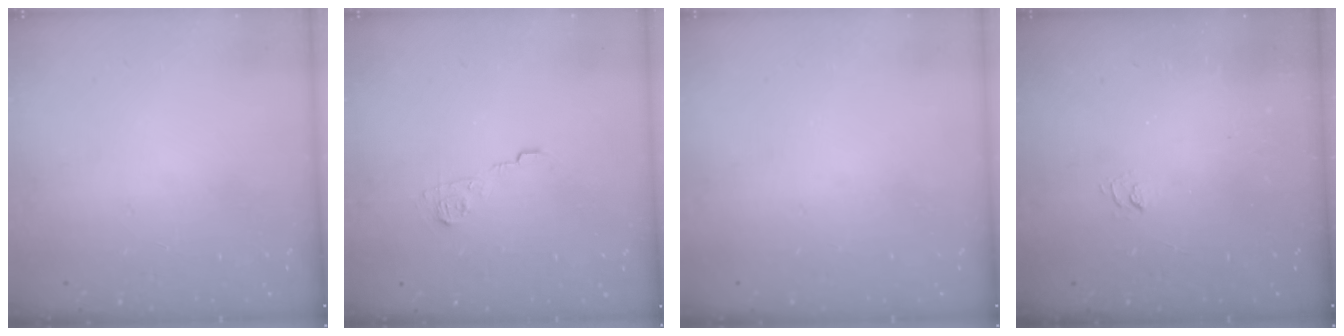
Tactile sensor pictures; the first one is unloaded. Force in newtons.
{"total": 7.0, "press": 7.0, "slide": 0.6}
{"total": 0.0}
{"total": 1.9, "press": 1.5, "slide": 1.3}